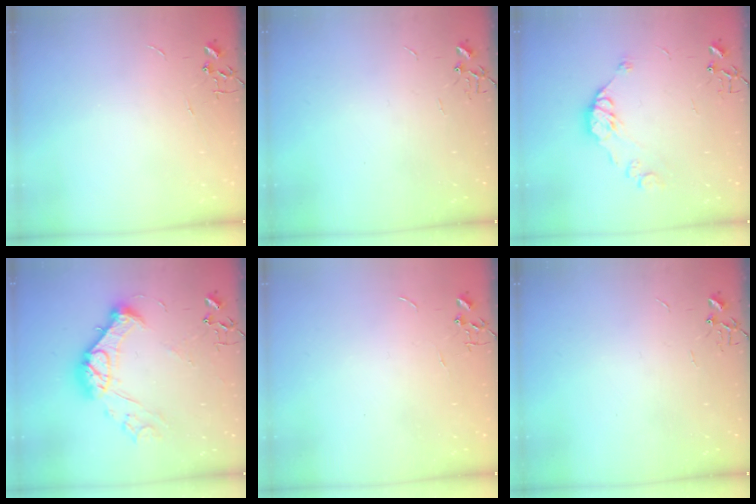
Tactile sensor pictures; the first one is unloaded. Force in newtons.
{"total": 0.0}
{"total": 9.6, "press": 9.6, "slide": 0.6}
{"total": 16.0, "press": 15.9, "slide": 1.2}
{"total": 0.0}
{"total": 0.0}